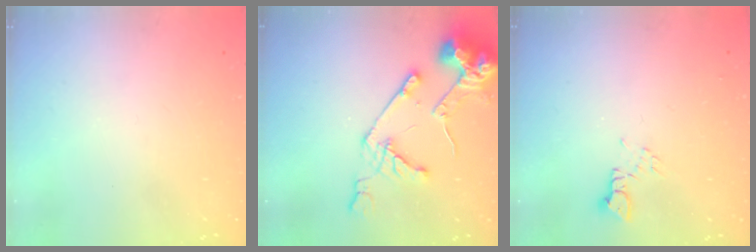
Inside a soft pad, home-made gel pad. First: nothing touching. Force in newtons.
{"total": 14.9, "press": 14.8, "slide": 1.7}
{"total": 2.1, "press": 2.1, "slide": 0.3}